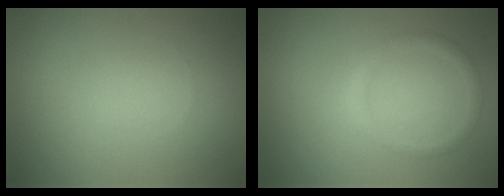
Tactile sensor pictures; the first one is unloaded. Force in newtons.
{"total": 1.3, "press": 1.3, "slide": 0.1}